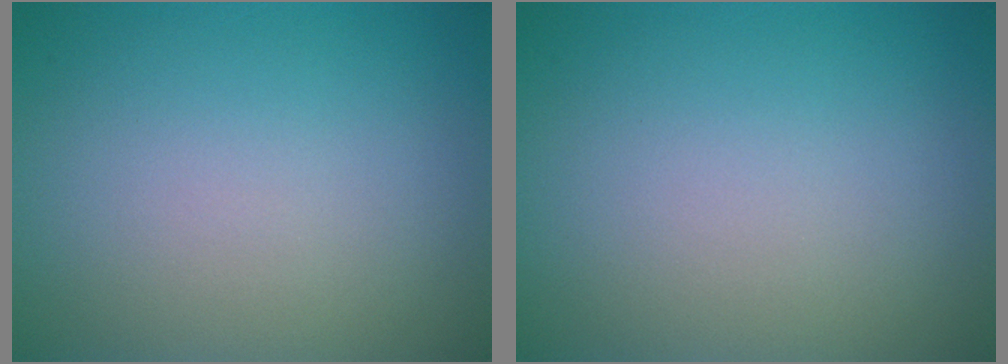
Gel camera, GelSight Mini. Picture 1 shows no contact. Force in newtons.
{"total": 0.0}